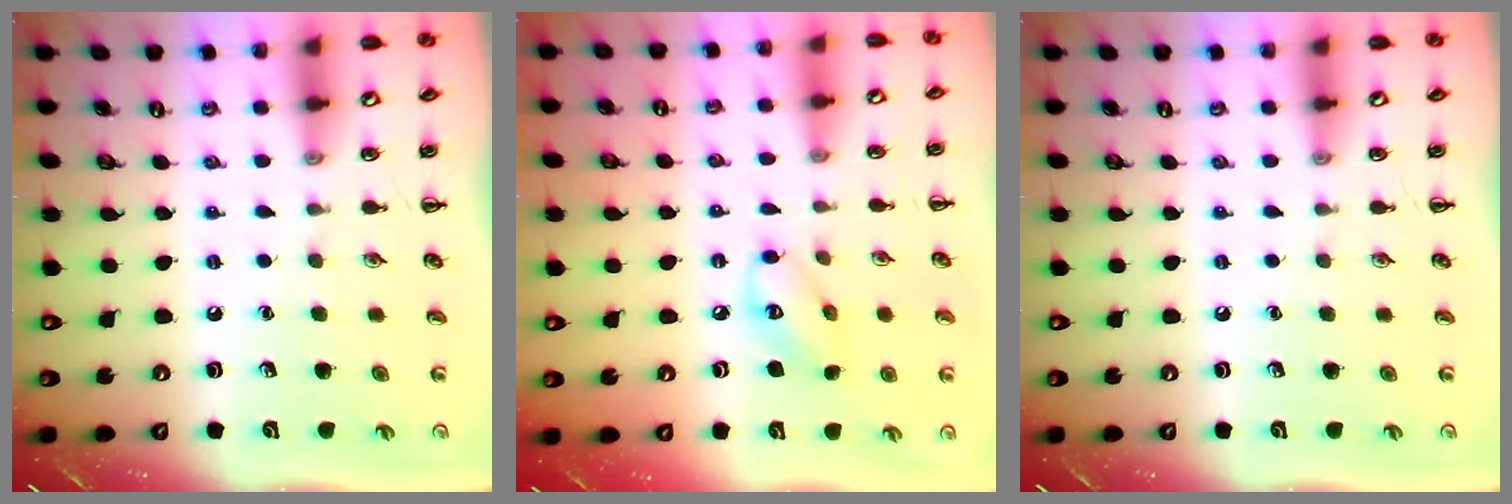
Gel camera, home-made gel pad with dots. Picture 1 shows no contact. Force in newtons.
{"total": 7.4, "press": 7.3, "slide": 0.7}
{"total": 0.0}